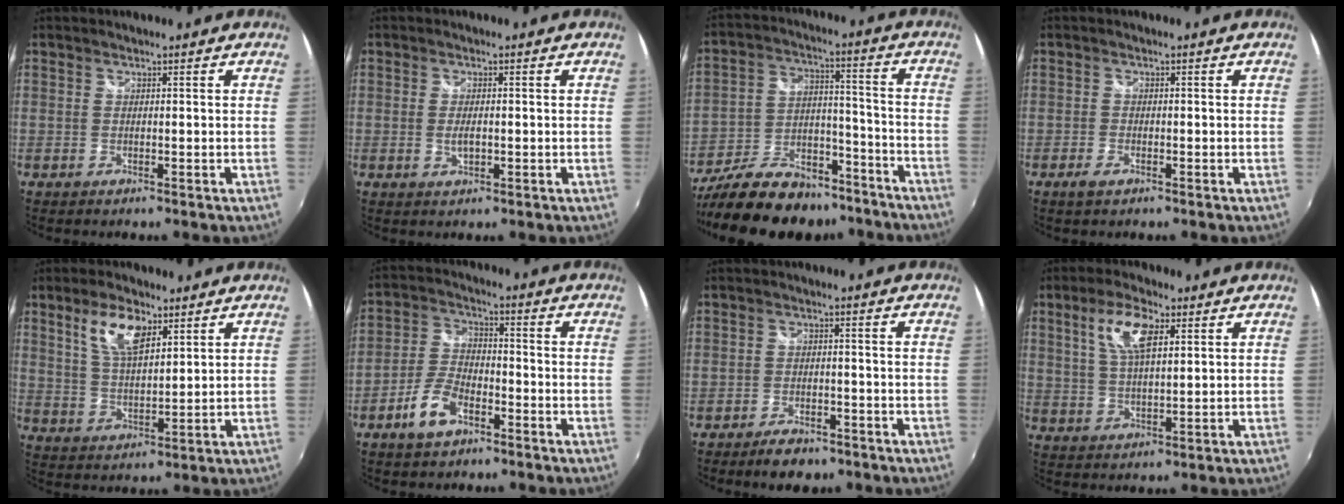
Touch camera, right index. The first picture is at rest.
{"total": 2.4, "force": [-0.4, 1.2, 2.0], "torque": [-0.037, -0.002, -0.006]}
{"total": 22.8, "force": [-18.0, 10.2, 9.7], "torque": [-0.202, 0.023, -0.261]}
{"total": 2.2, "force": [-1.4, 1.0, 1.3], "torque": [-0.031, -0.003, -0.026]}
{"total": 8.5, "force": [4.6, 3.7, 6.2], "torque": [-0.119, 0.009, 0.090]}
{"total": 8.0, "force": [-4.7, 3.9, 5.1], "torque": [-0.113, 0.007, -0.087]}
{"total": 5.9, "force": [-4.5, 2.6, 2.6], "torque": [-0.065, 0.005, -0.068]}
{"total": 8.2, "force": [3.4, 3.2, 6.7], "torque": [-0.131, 0.010, 0.065]}